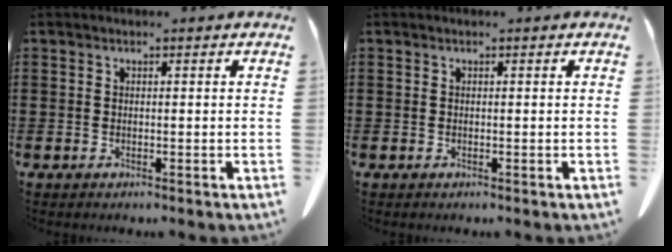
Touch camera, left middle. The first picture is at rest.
{"total": 0.0}